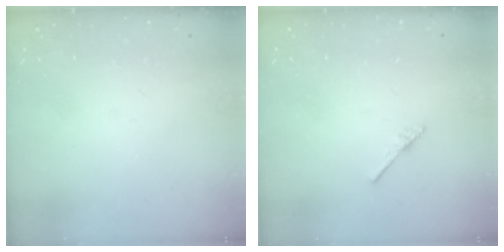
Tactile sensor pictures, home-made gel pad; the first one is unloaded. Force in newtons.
{"total": 2.5, "press": 2.4, "slide": 0.3}